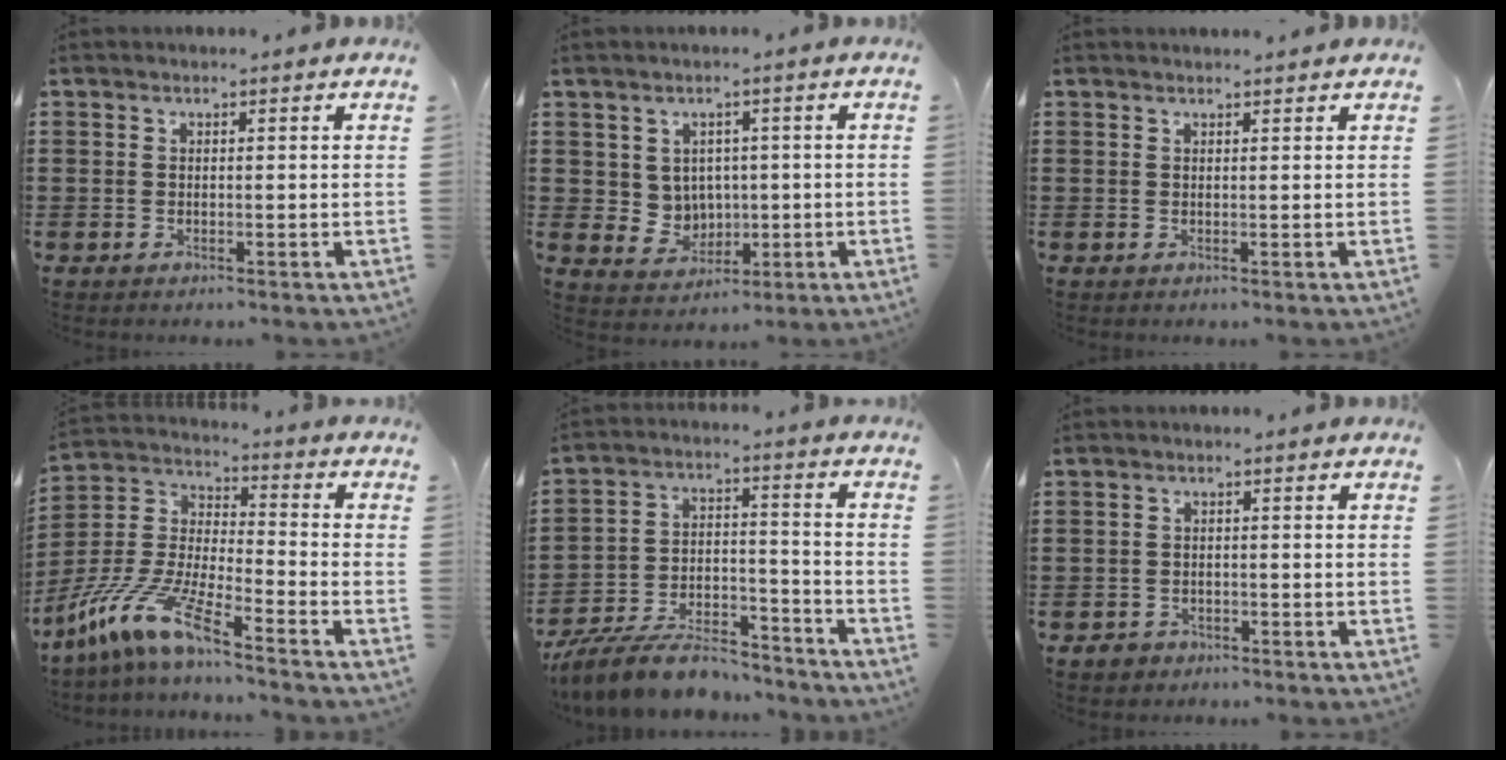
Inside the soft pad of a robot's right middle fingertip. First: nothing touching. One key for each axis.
{"total": 4.5, "fx": 1.5, "fy": 4.2, "fz": 0.4, "tx": -0.025, "ty": -0.004, "tz": 0.027}
{"total": 0.8, "fx": 0.8, "fy": 0.0, "fz": 0.1, "tx": -0.004, "ty": -0.003, "tz": 0.015}
{"total": 11.2, "fx": -9.0, "fy": 1.2, "fz": 6.6, "tx": -0.164, "ty": -0.008, "tz": -0.189}
{"total": 10.6, "fx": -9.3, "fy": 2.6, "fz": 4.2, "tx": -0.073, "ty": 0.031, "tz": -0.177}
{"total": 1.5, "fx": -1.1, "fy": 1.0, "fz": 0.1, "tx": -0.006, "ty": 0.000, "tz": -0.025}